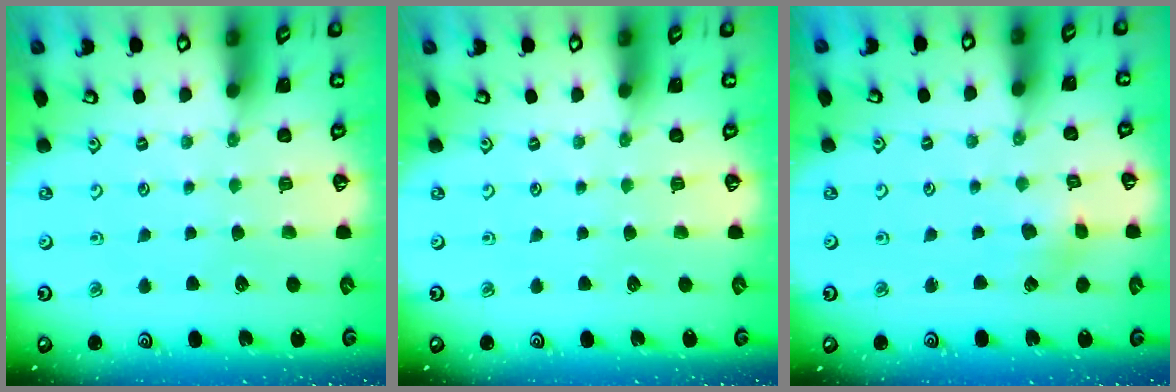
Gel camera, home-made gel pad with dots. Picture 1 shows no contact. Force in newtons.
{"total": 0.0}
{"total": 2.8, "press": 2.8, "slide": 0.4}